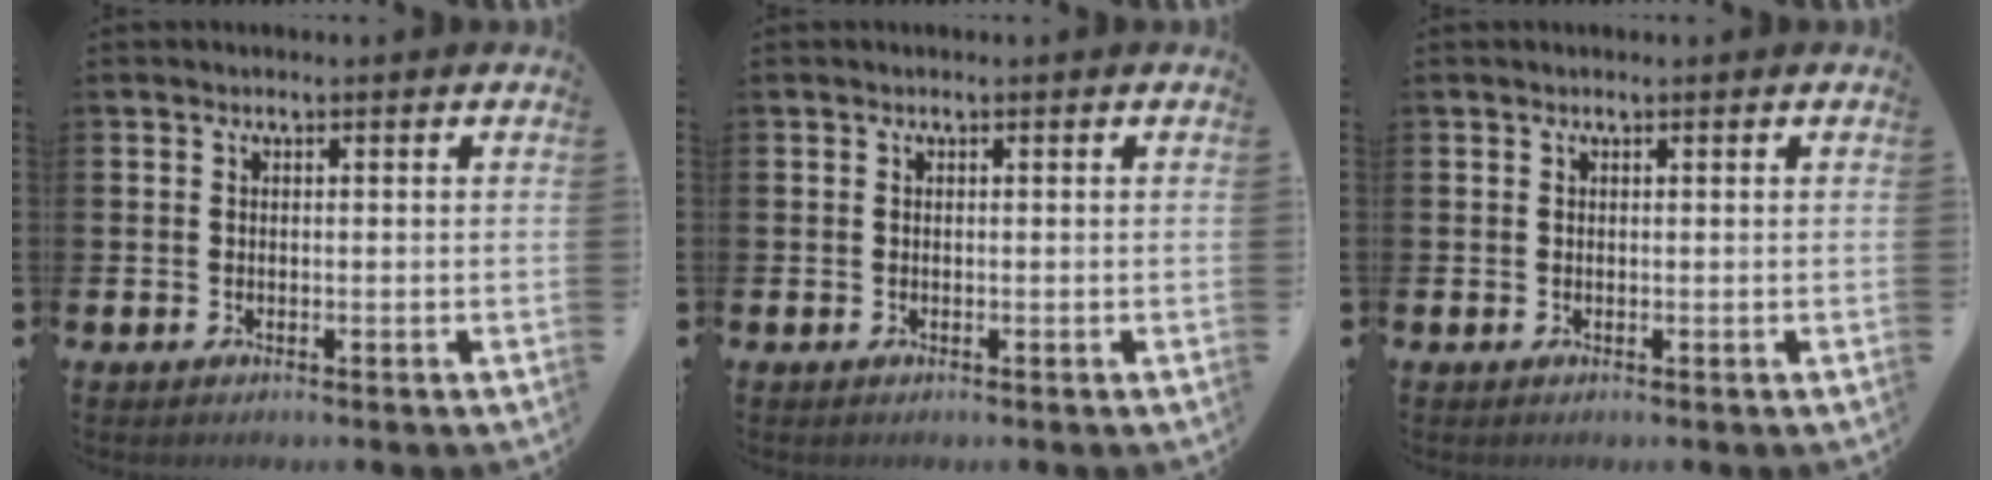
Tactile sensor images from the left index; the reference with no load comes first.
{"total": 0.0}
{"total": 0.0}